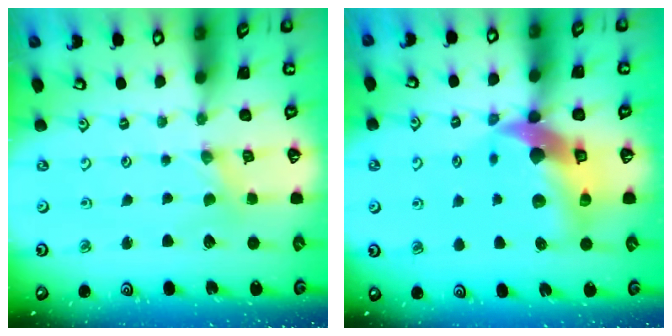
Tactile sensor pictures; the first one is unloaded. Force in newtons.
{"total": 14.1, "press": 14.0, "slide": 2.1}